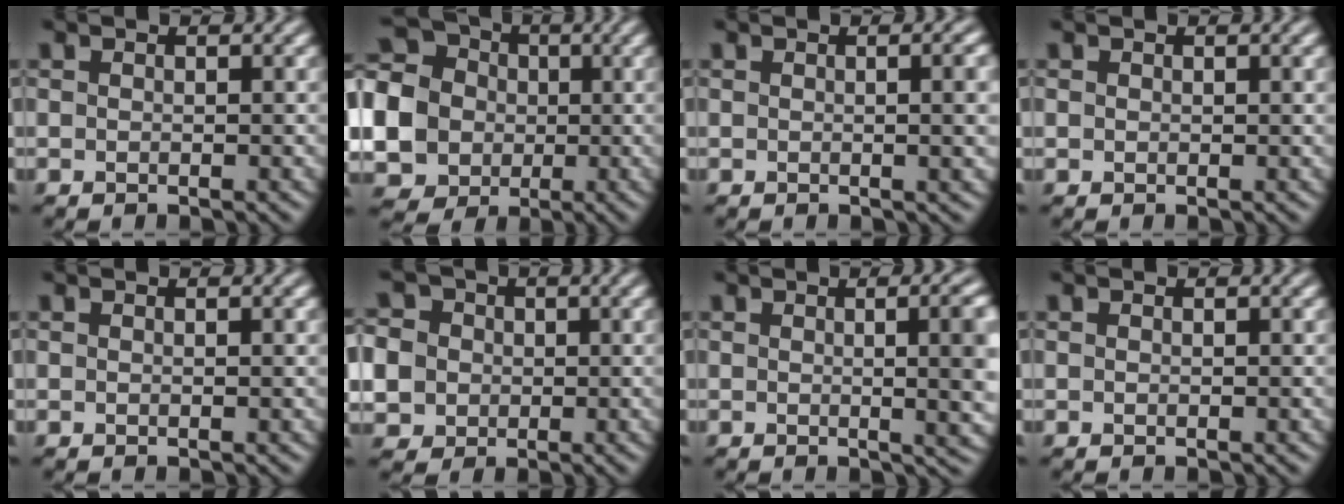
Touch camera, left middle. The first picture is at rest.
{"total": 13.7, "force": [-1.4, 12.6, 5.1], "torque": [-0.166, 0.003, -0.048]}
{"total": 4.3, "force": [0.3, 1.6, 4.0], "torque": [-0.031, 0.011, 0.004]}
{"total": 1.1, "force": [0.7, 0.6, 0.6], "torque": [-0.010, 0.002, 0.013]}
{"total": 0.6, "force": [0.3, 0.1, 0.5], "torque": [-0.005, 0.002, 0.004]}
{"total": 8.8, "force": [0.3, 8.1, 3.4], "torque": [-0.082, 0.021, -0.014]}
{"total": 8.8, "force": [0.7, 3.5, 8.0], "torque": [-0.046, 0.014, 0.005]}
{"total": 0.0}